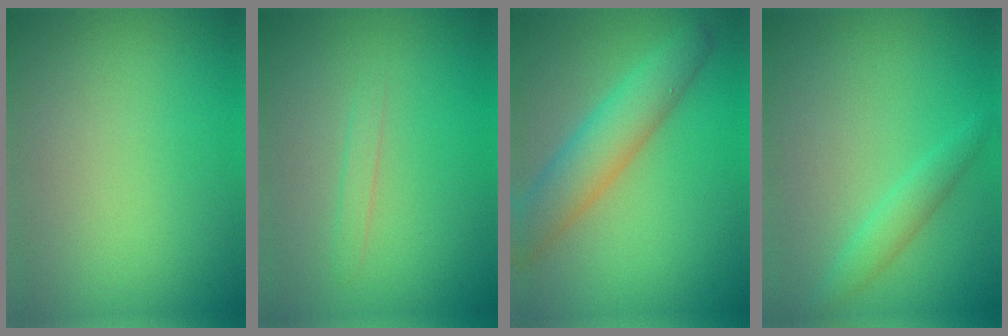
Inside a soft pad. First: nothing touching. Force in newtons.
{"total": 0.9, "press": 0.9, "slide": 0.1}
{"total": 5.3, "press": 5.3, "slide": 0.2}
{"total": 1.9, "press": 1.9, "slide": 0.1}